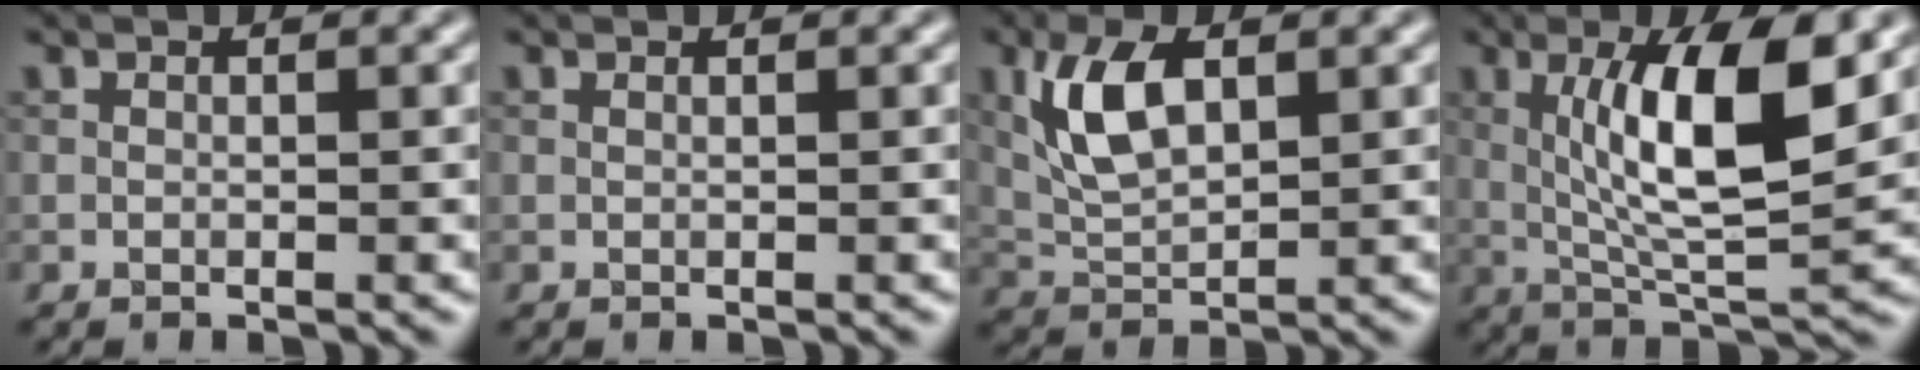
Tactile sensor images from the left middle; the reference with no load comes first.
{"total": 0.0}
{"total": 5.2, "force": [1.8, 2.5, 4.2], "torque": [-0.096, 0.007, 0.036]}
{"total": 8.9, "force": [2.1, 2.0, 8.4], "torque": [-0.140, -0.006, 0.041]}